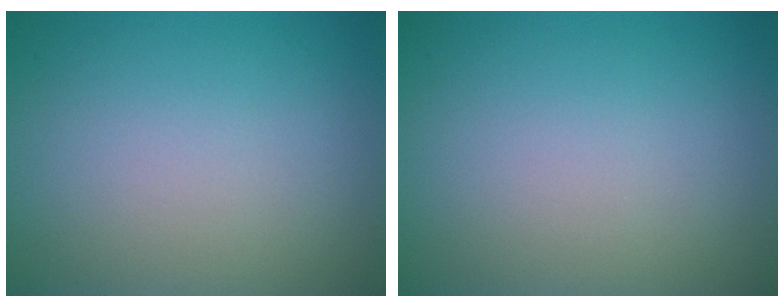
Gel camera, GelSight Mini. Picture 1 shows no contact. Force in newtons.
{"total": 0.0}